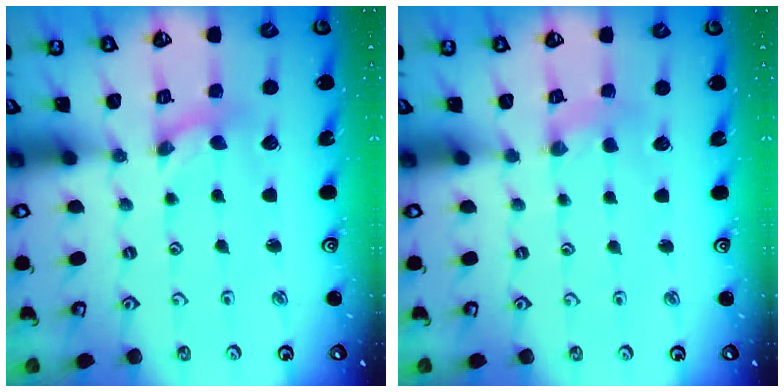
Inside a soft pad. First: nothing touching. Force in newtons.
{"total": 2.5, "press": 2.5, "slide": 0.4}